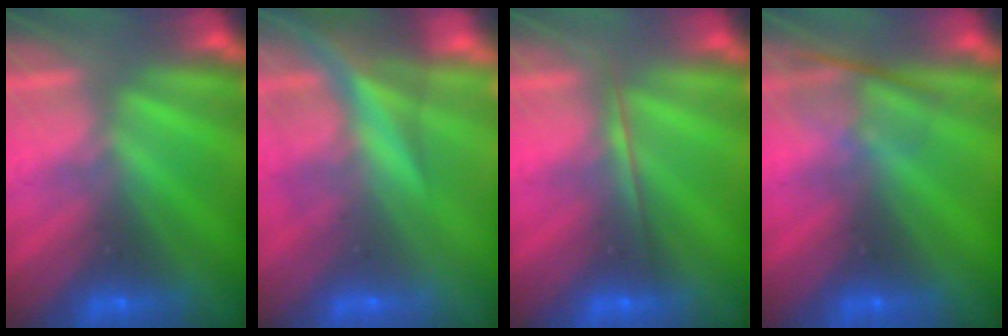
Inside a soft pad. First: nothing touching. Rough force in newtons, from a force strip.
{"total": 5.6}
{"total": 1.7}
{"total": 2.4}